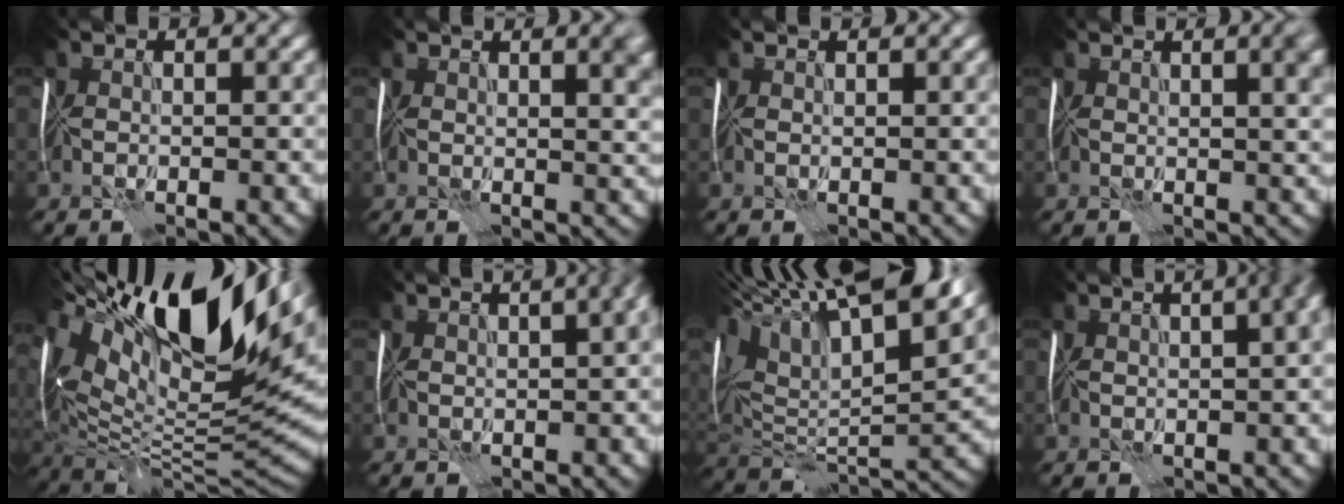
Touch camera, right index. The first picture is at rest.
{"total": 5.2, "force": [2.9, 2.1, 3.8], "torque": [-0.012, 0.011, 0.035]}
{"total": 1.0, "force": [1.0, 0.2, 0.2], "torque": [-0.004, 0.004, 0.015]}
{"total": 6.1, "force": [2.9, 2.4, 4.8], "torque": [-0.023, 0.018, 0.030]}
{"total": 18.1, "force": [7.3, 7.3, 14.8], "torque": [-0.263, 0.023, 0.124]}
{"total": 11.8, "force": [4.5, 5.6, 9.4], "torque": [-0.071, 0.064, 0.033]}
{"total": 17.4, "force": [8.1, 6.7, 13.8], "torque": [-0.279, 0.052, 0.135]}
{"total": 16.1, "force": [6.1, 8.1, 12.5], "torque": [-0.086, 0.077, 0.045]}